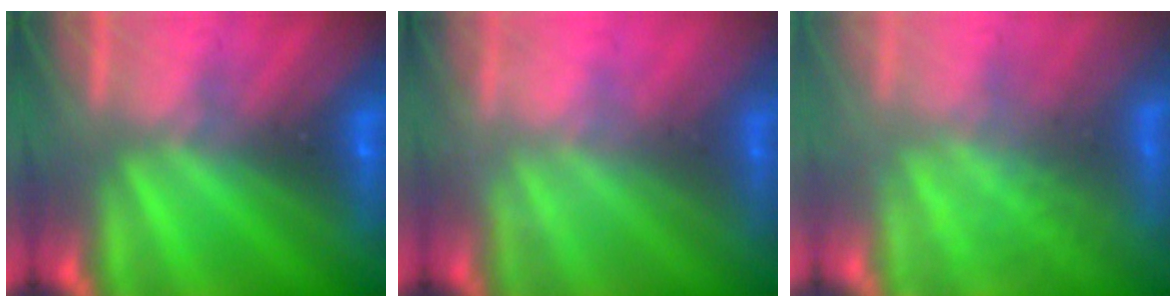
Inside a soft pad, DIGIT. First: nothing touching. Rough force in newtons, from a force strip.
{"total": 2.7}
{"total": 2.9}